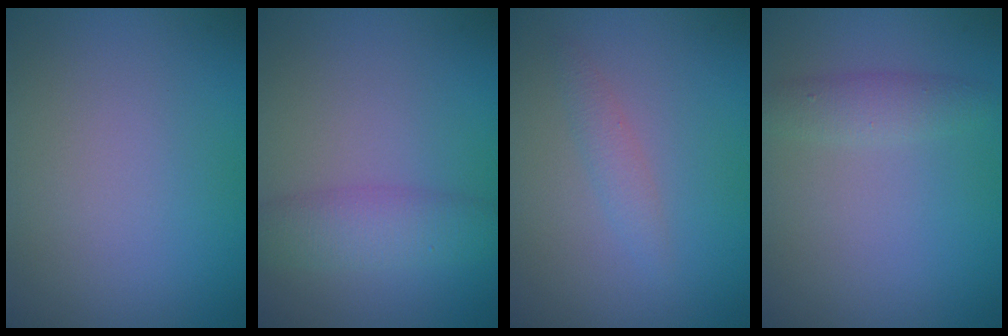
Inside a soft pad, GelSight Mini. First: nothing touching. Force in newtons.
{"total": 3.4, "press": 3.4, "slide": 0.1}
{"total": 1.3, "press": 1.3, "slide": 0.0}
{"total": 1.9, "press": 1.9, "slide": 0.1}